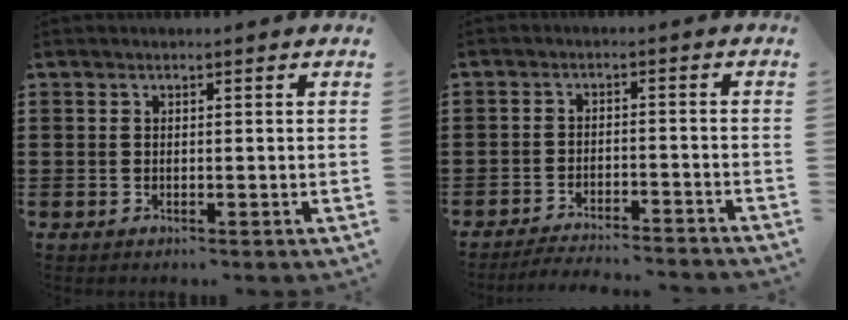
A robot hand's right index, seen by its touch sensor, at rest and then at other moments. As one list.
[{"total": 3.2, "force": [-3.1, 0.0, 0.5], "torque": [-0.013, 0.002, -0.065]}]